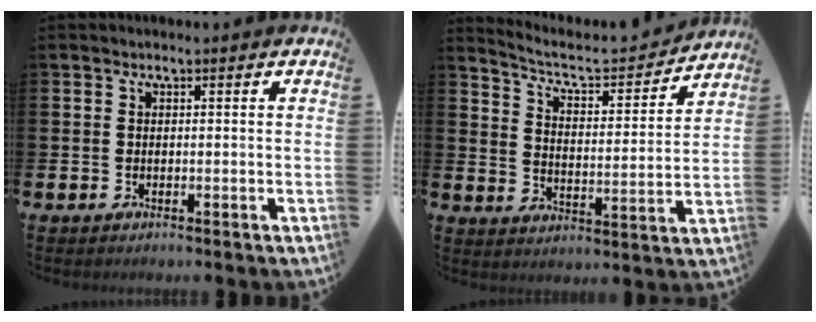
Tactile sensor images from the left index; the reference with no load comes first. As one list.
[{"total": 5.9, "force": [5.4, 1.3, 1.9], "torque": [-0.065, -0.041, 0.087]}]